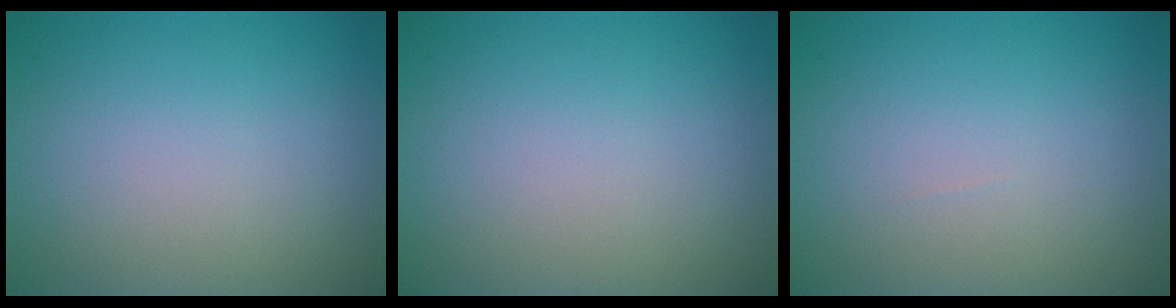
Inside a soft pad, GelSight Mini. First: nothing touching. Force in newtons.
{"total": 0.0}
{"total": 0.0}